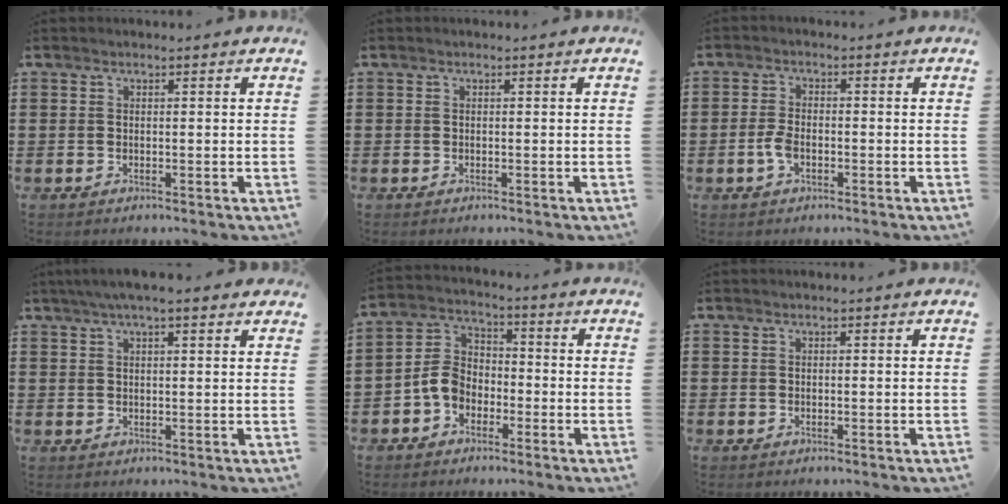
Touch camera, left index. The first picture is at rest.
{"total": 0.0}
{"total": 3.3, "force": [-1.1, 1.6, 2.7], "torque": [-0.071, -0.003, -0.025]}
{"total": 3.6, "force": [2.5, 0.7, 2.4], "torque": [-0.053, 0.006, 0.044]}
{"total": 5.8, "force": [-2.9, 4.2, 2.9], "torque": [-0.084, 0.009, -0.064]}
{"total": 0.0}